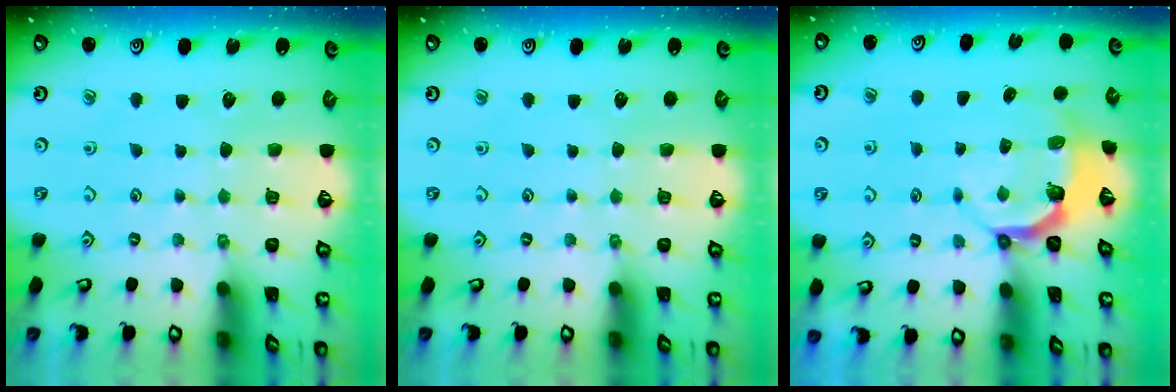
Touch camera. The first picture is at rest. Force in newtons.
{"total": 0.0}
{"total": 4.6, "press": 3.5, "slide": 3.0}